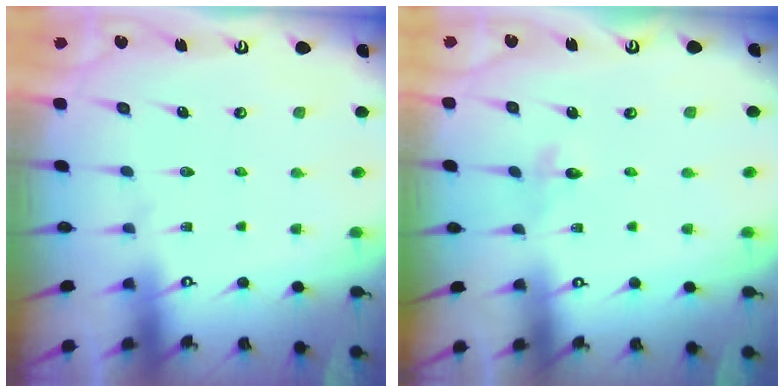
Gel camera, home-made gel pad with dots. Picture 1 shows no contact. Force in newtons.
{"total": 2.6, "press": 2.6, "slide": 0.3}